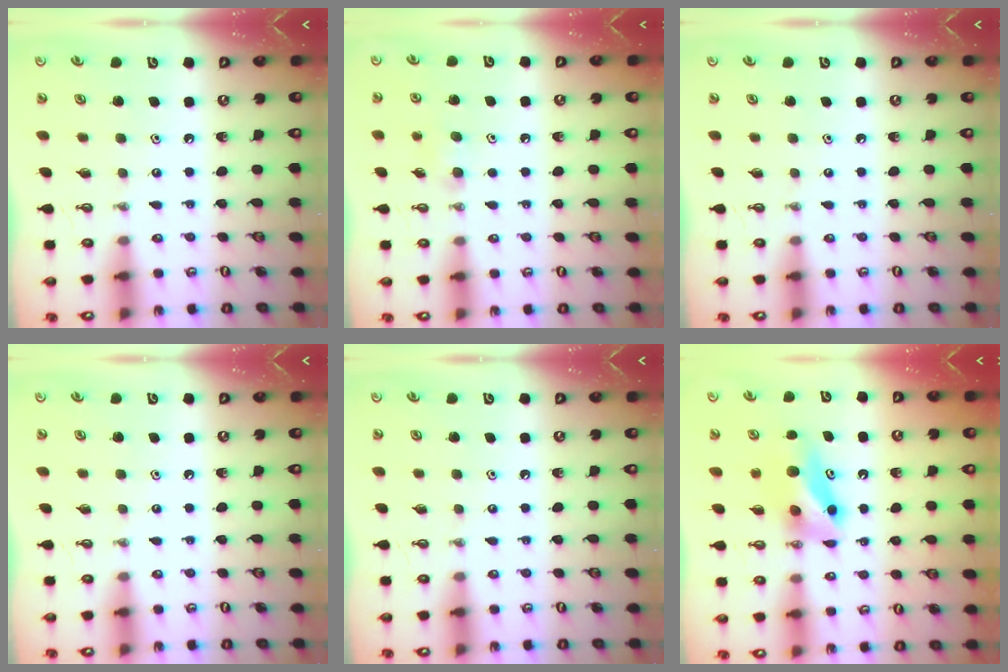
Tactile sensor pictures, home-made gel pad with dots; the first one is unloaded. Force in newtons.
{"total": 4.8, "press": 4.2, "slide": 2.3}
{"total": 0.0}
{"total": 0.0}
{"total": 0.0}
{"total": 7.0, "press": 6.5, "slide": 2.5}